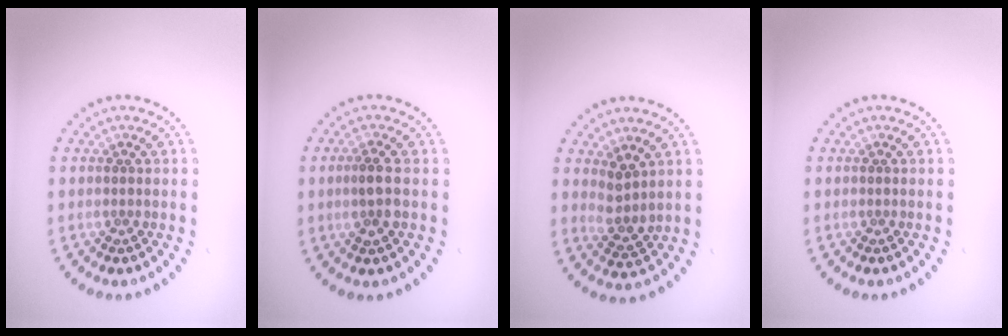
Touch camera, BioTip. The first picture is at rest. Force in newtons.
{"total": 2.0, "press": 1.9, "slide": 0.7}
{"total": 2.4, "press": 1.9, "slide": 1.5}
{"total": 0.0}